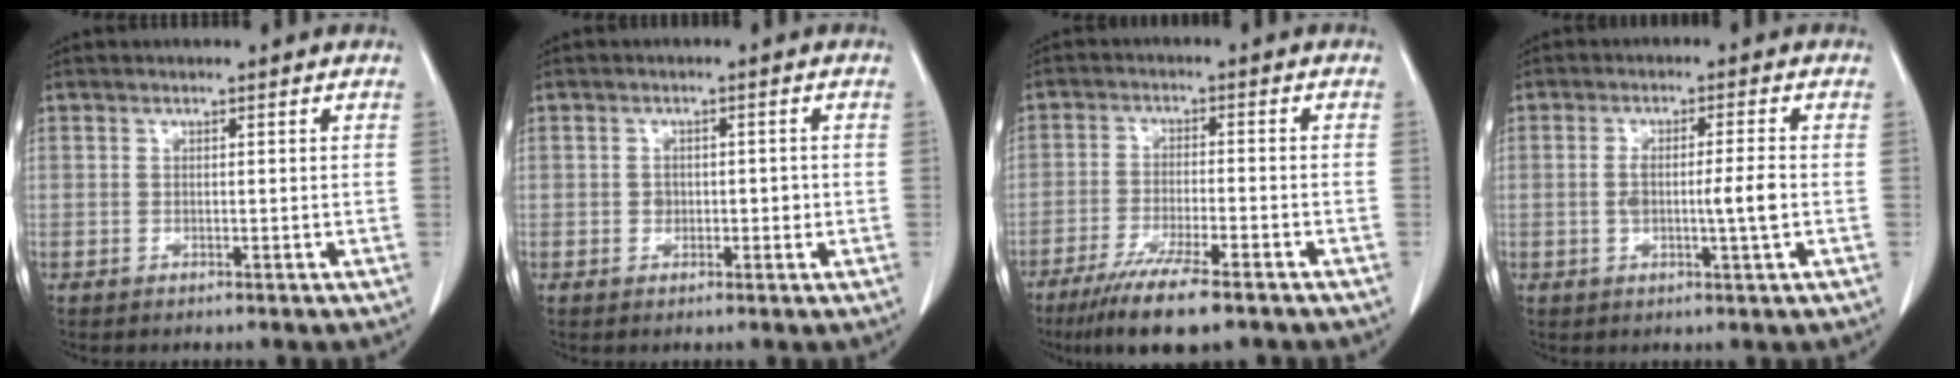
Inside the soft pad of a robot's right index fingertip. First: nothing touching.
{"total": 2.1, "force": [-0.3, 1.6, 1.4], "torque": [-0.017, 0.006, -0.003]}
{"total": 10.8, "force": [-7.8, 1.1, 7.3], "torque": [-0.118, -0.024, -0.124]}
{"total": 5.0, "force": [-0.7, 0.1, 5.0], "torque": [-0.093, 0.001, -0.010]}